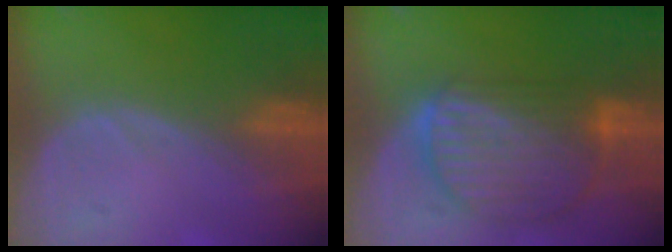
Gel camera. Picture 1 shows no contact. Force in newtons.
{"total": 10.0, "press": 8.6, "slide": 5.2}